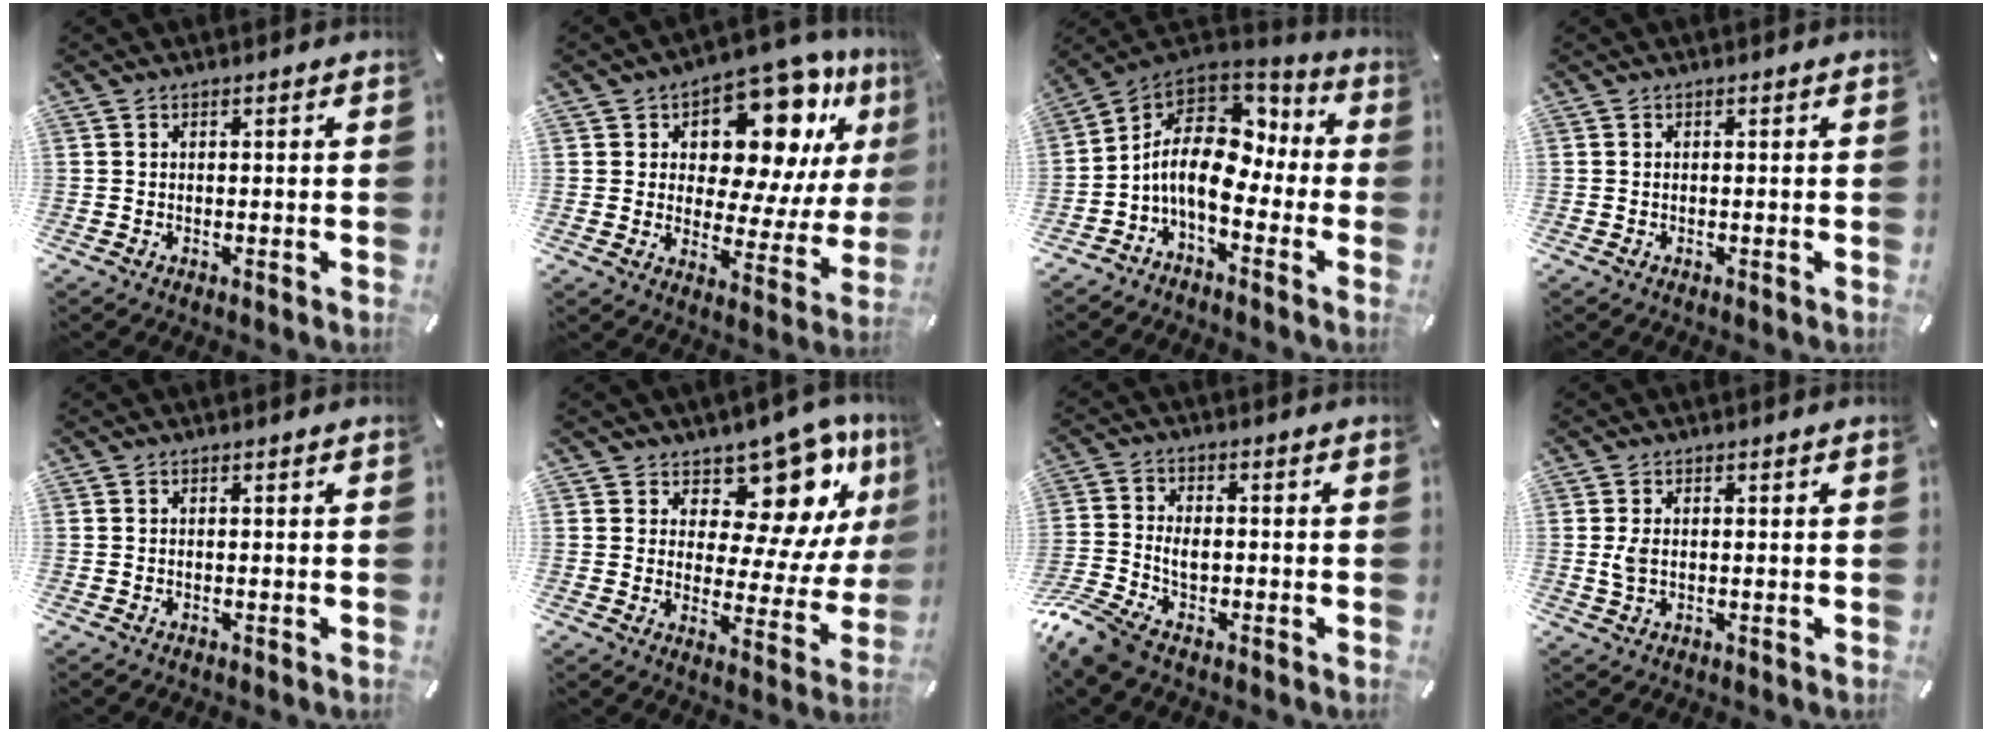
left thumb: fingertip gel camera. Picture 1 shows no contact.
{"total": 16.6, "force": [9.8, 8.8, 10.2], "torque": [-0.138, -0.079, 0.163]}
{"total": 12.5, "force": [-1.7, 8.0, 9.5], "torque": [-0.198, 0.000, -0.031]}
{"total": 0.0}
{"total": 0.0}
{"total": 16.8, "force": [11.7, 8.4, 8.8], "torque": [-0.096, -0.125, 0.192]}
{"total": 7.7, "force": [-3.5, 4.7, 5.0], "torque": [-0.113, 0.006, -0.065]}
{"total": 2.7, "force": [0.2, 1.6, 2.2], "torque": [-0.044, -0.002, -0.001]}